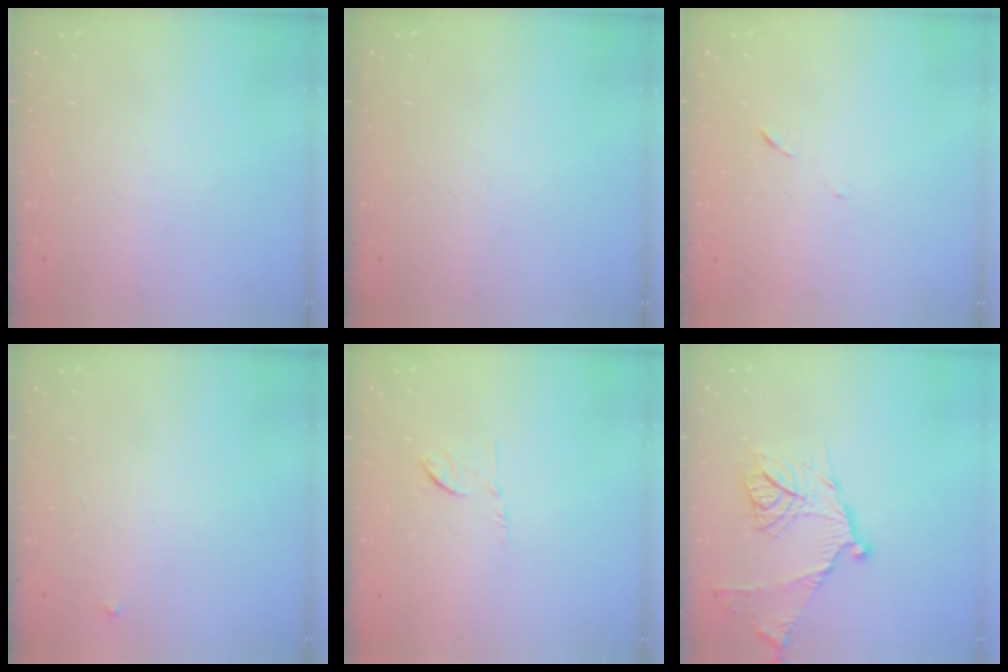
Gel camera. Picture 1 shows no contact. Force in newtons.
{"total": 0.0}
{"total": 5.0, "press": 4.9, "slide": 0.6}
{"total": 2.3, "press": 2.3, "slide": 0.3}
{"total": 6.1, "press": 6.1, "slide": 0.7}
{"total": 15.0, "press": 14.9, "slide": 1.2}